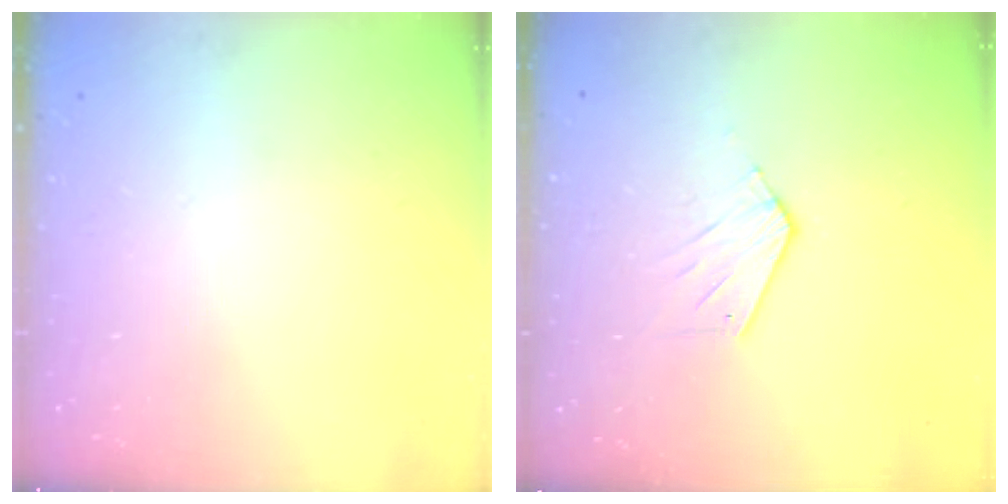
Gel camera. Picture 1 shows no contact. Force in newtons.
{"total": 6.4, "press": 6.4, "slide": 0.4}